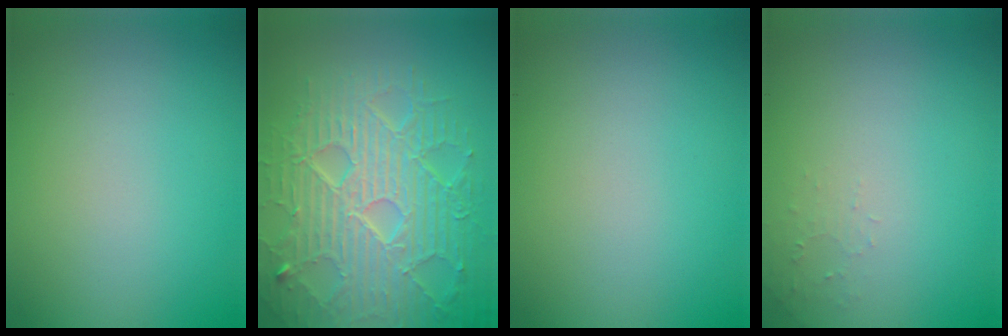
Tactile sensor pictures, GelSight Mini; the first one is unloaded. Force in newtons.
{"total": 8.9, "press": 6.1, "slide": 6.5}
{"total": 0.0}
{"total": 0.9, "press": 0.9, "slide": 0.2}